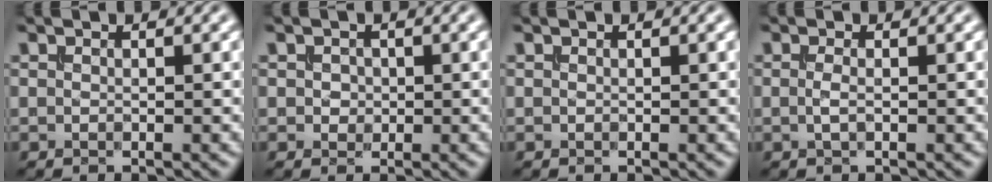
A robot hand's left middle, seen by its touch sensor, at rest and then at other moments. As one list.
[{"total": 0.8, "force": [0.0, 0.8, 0.3], "torque": [-0.007, -0.002, 0.002]}, {"total": 0.0}, {"total": 0.9, "force": [-0.2, 0.2, 0.9], "torque": [-0.024, 0.000, -0.005]}]